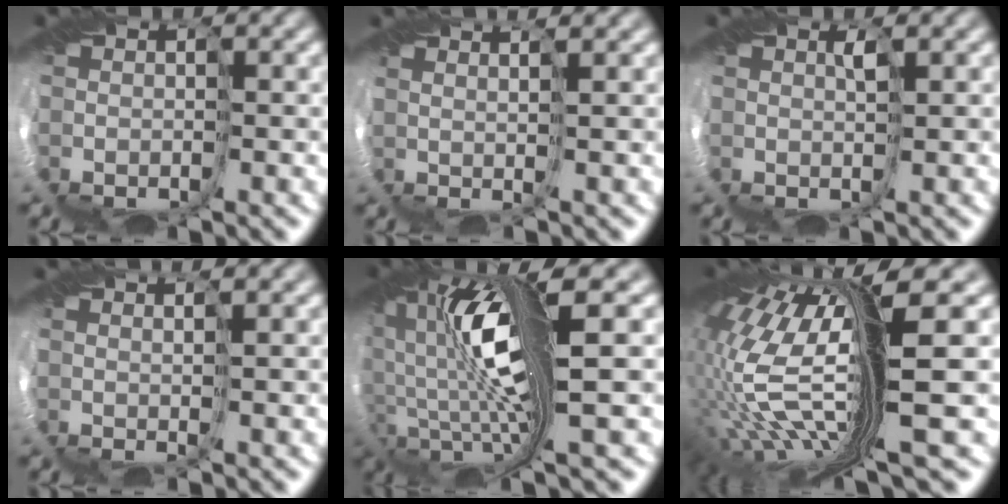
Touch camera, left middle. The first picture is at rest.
{"total": 4.0, "force": [2.9, 0.9, 2.6], "torque": [-0.015, 0.044, 0.012]}
{"total": 1.0, "force": [0.6, -0.5, 0.6], "torque": [-0.017, 0.001, 0.017]}
{"total": 3.0, "force": [2.4, 0.5, 1.9], "torque": [-0.005, 0.037, 0.008]}
{"total": 9.4, "force": [1.9, 1.4, 9.1], "torque": [-0.179, 0.004, 0.035]}
{"total": 13.7, "force": [0.6, 2.3, 13.5], "torque": [-0.288, -0.016, 0.039]}